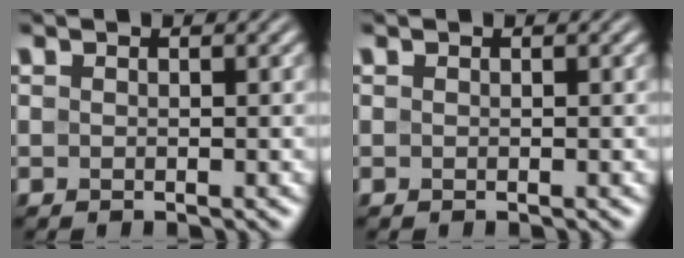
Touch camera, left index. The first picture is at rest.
{"total": 0.0}